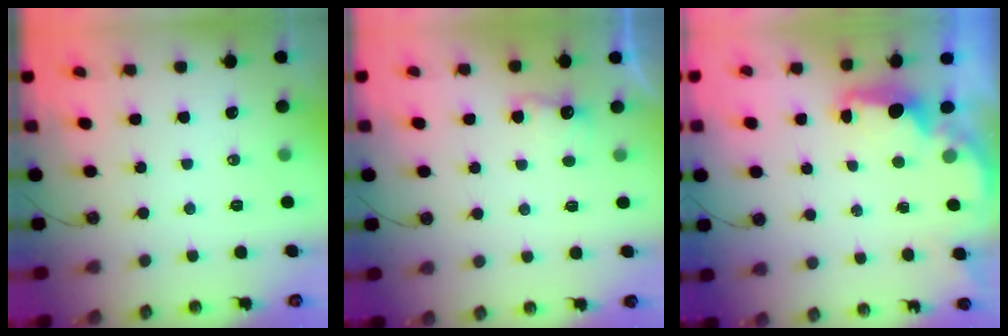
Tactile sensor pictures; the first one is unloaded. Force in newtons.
{"total": 3.3, "press": 3.1, "slide": 1.0}
{"total": 2.2, "press": 2.1, "slide": 0.7}